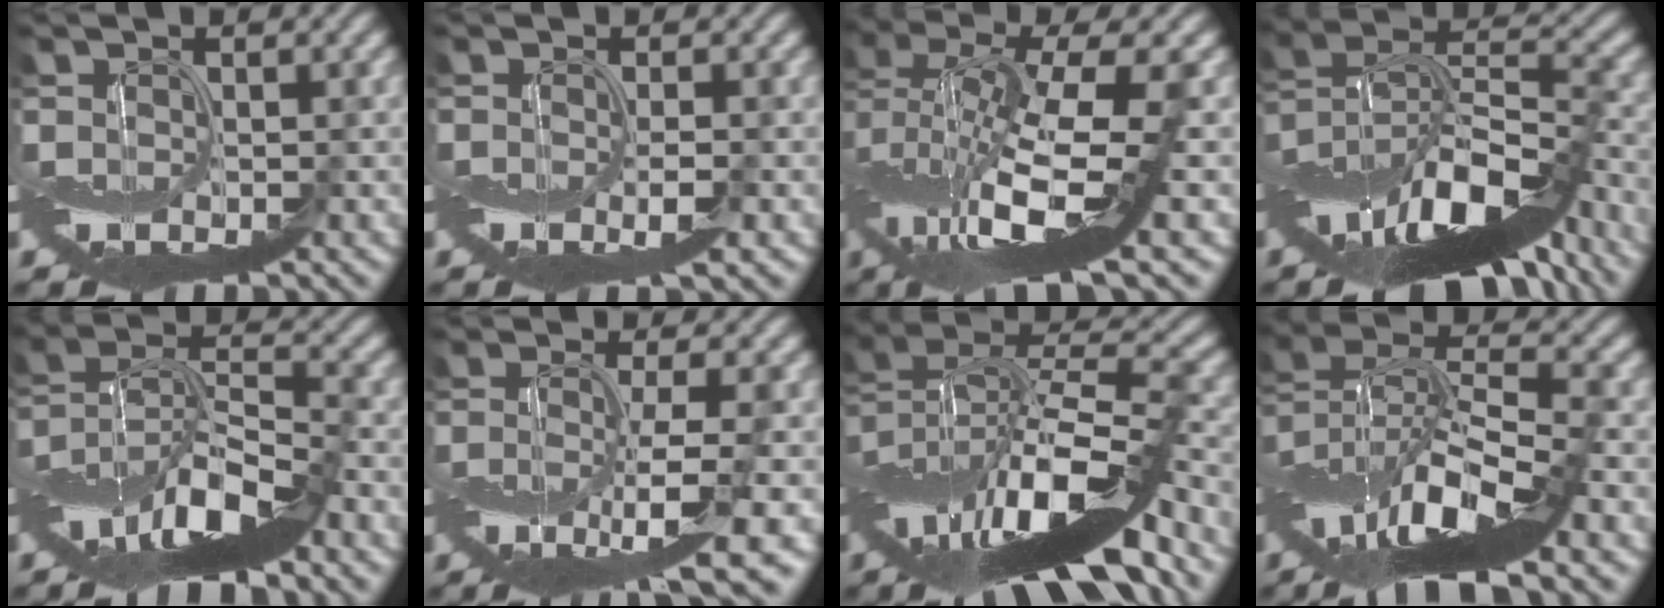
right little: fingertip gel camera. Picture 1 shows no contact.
{"total": 1.4, "force": [-0.6, -0.3, 1.3], "torque": [-0.025, -0.002, -0.013]}
{"total": 12.2, "force": [-0.8, 3.7, 11.6], "torque": [-0.231, -0.006, -0.009]}
{"total": 14.0, "force": [-8.2, 5.2, 10.1], "torque": [-0.183, 0.017, -0.139]}
{"total": 10.4, "force": [-6.1, 3.0, 7.9], "torque": [-0.139, 0.010, -0.122]}
{"total": 6.7, "force": [-2.7, 0.7, 6.0], "torque": [-0.106, -0.012, -0.054]}
{"total": 13.9, "force": [-5.5, 4.7, 11.9], "torque": [-0.201, 0.025, -0.096]}
{"total": 12.1, "force": [-5.3, 3.4, 10.4], "torque": [-0.189, 0.011, -0.096]}